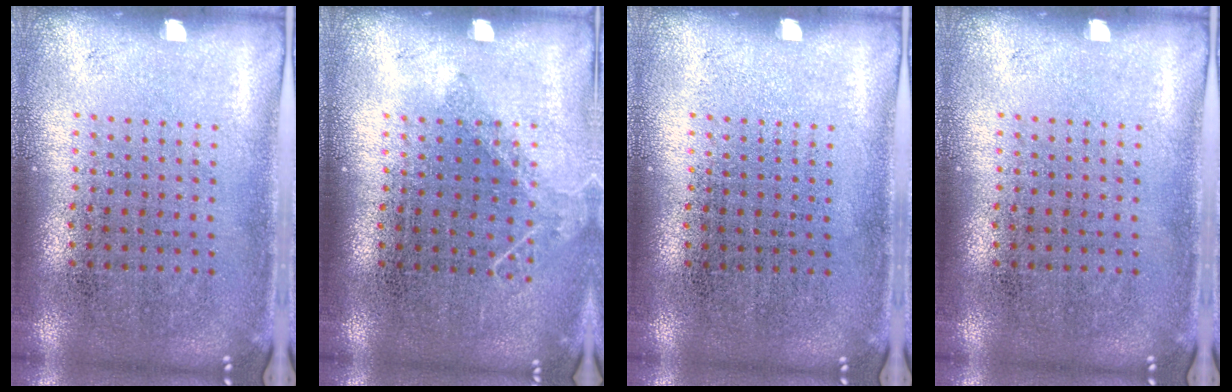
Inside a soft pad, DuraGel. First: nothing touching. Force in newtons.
{"total": 0.9, "press": 0.9, "slide": 0.1}
{"total": 0.0}
{"total": 0.0}